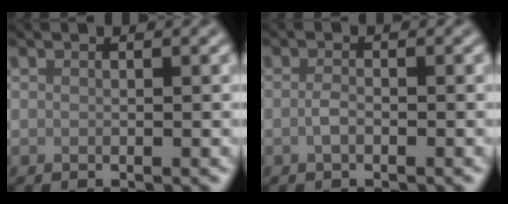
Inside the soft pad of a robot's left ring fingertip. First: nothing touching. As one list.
[{"total": 1.1, "force": [-0.4, 0.5, 0.9], "torque": [-0.020, 0.000, -0.009]}]